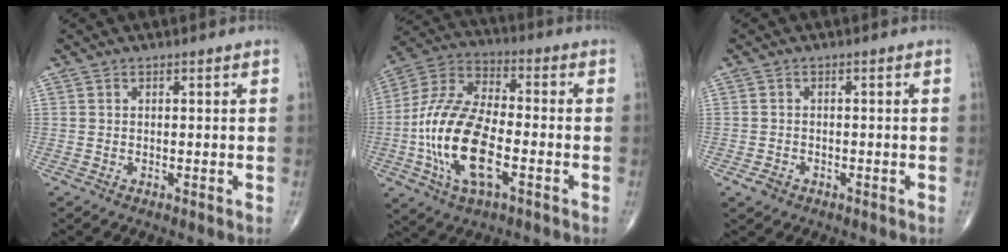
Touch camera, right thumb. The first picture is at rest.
{"total": 18.8, "force": [-4.6, 8.7, 16.0], "torque": [-0.327, 0.021, -0.087]}
{"total": 2.1, "force": [-1.1, 1.5, 0.9], "torque": [-0.015, 0.006, -0.016]}